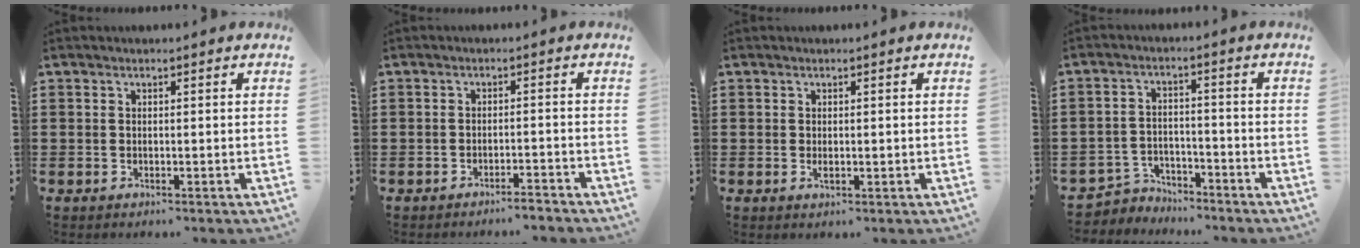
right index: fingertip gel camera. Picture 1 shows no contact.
{"total": 2.3, "force": [-2.3, -0.1, 0.4], "torque": [-0.010, 0.000, -0.047]}
{"total": 0.9, "force": [0.0, 0.4, 0.9], "torque": [-0.017, -0.001, -0.001]}
{"total": 3.4, "force": [-3.2, 1.1, -0.1], "torque": [-0.009, 0.006, -0.069]}